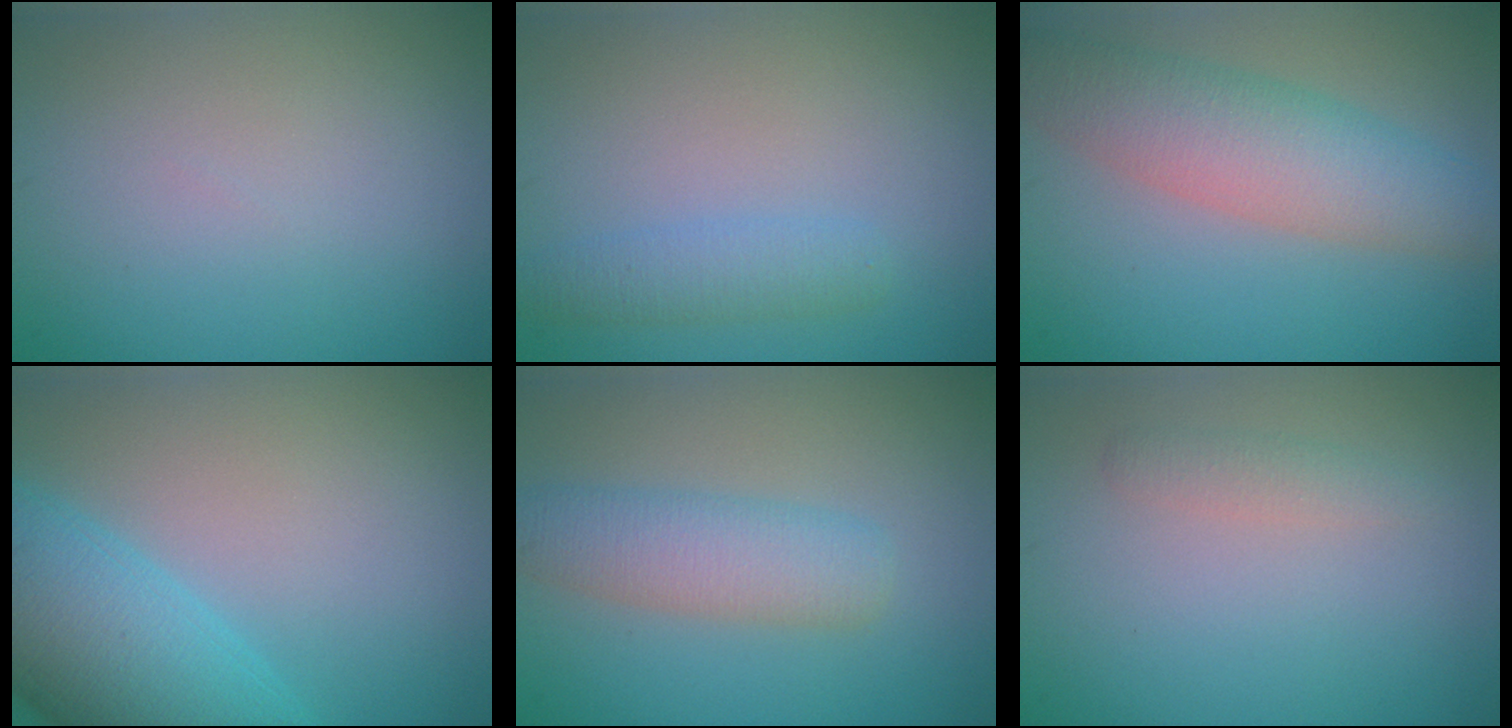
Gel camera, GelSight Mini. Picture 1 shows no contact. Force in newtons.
{"total": 2.2, "press": 2.2, "slide": 0.1}
{"total": 6.2, "press": 6.2, "slide": 0.3}
{"total": 9.3, "press": 9.3, "slide": 0.4}
{"total": 4.1, "press": 4.1, "slide": 0.1}
{"total": 1.3, "press": 1.3, "slide": 0.0}